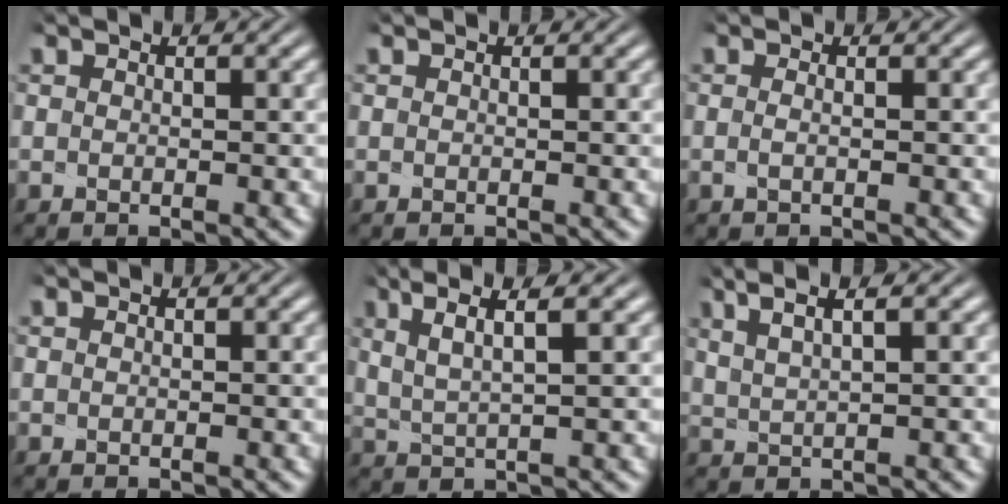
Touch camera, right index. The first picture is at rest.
{"total": 0.0}
{"total": 0.8, "force": [-0.6, 0.0, 0.4], "torque": [-0.017, -0.006, -0.012]}
{"total": 0.0}
{"total": 4.9, "force": [2.3, 2.3, 3.7], "torque": [-0.073, 0.010, 0.035]}
{"total": 4.9, "force": [2.8, 2.5, 3.1], "torque": [-0.063, 0.017, 0.041]}